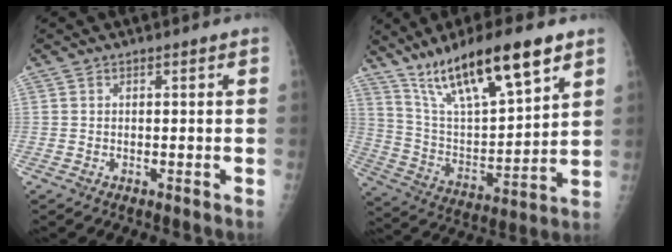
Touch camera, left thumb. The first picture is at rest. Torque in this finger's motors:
{"motor_torque": [1.30, -0.62, 1.26, -1.51, 0.48]}